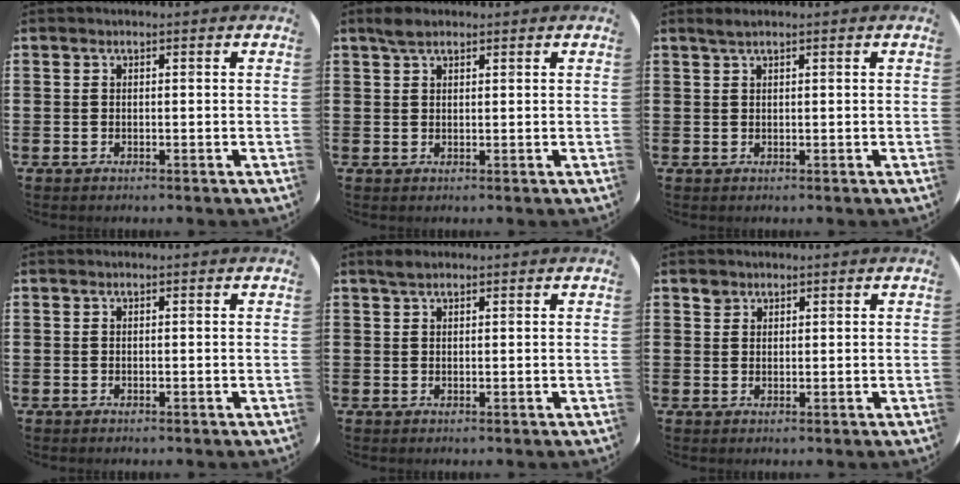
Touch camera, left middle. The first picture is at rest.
{"total": 2.1, "force": [1.7, 0.8, 1.0], "torque": [-0.014, 0.003, 0.029]}
{"total": 0.9, "force": [0.7, 0.0, 0.6], "torque": [-0.012, 0.003, 0.013]}
{"total": 0.0}
{"total": 1.3, "force": [1.1, 0.4, 0.6], "torque": [-0.013, 0.004, 0.021]}
{"total": 1.5, "force": [1.3, 0.8, -0.1], "torque": [0.007, -0.001, 0.024]}